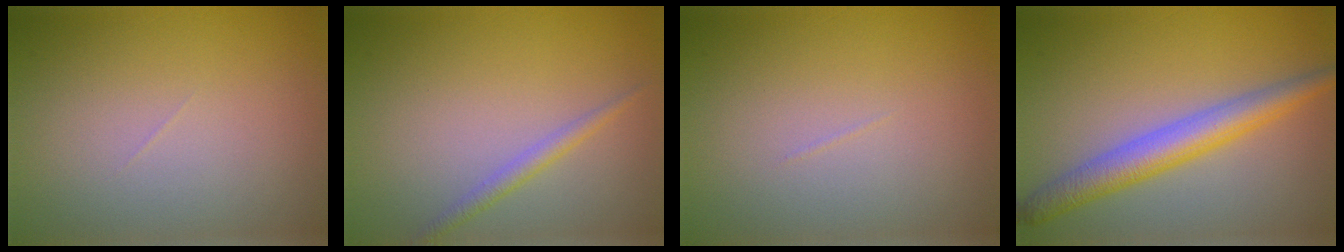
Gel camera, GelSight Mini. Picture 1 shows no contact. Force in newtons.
{"total": 1.4, "press": 1.4, "slide": 0.0}
{"total": 0.0}
{"total": 4.5, "press": 4.5, "slide": 0.0}